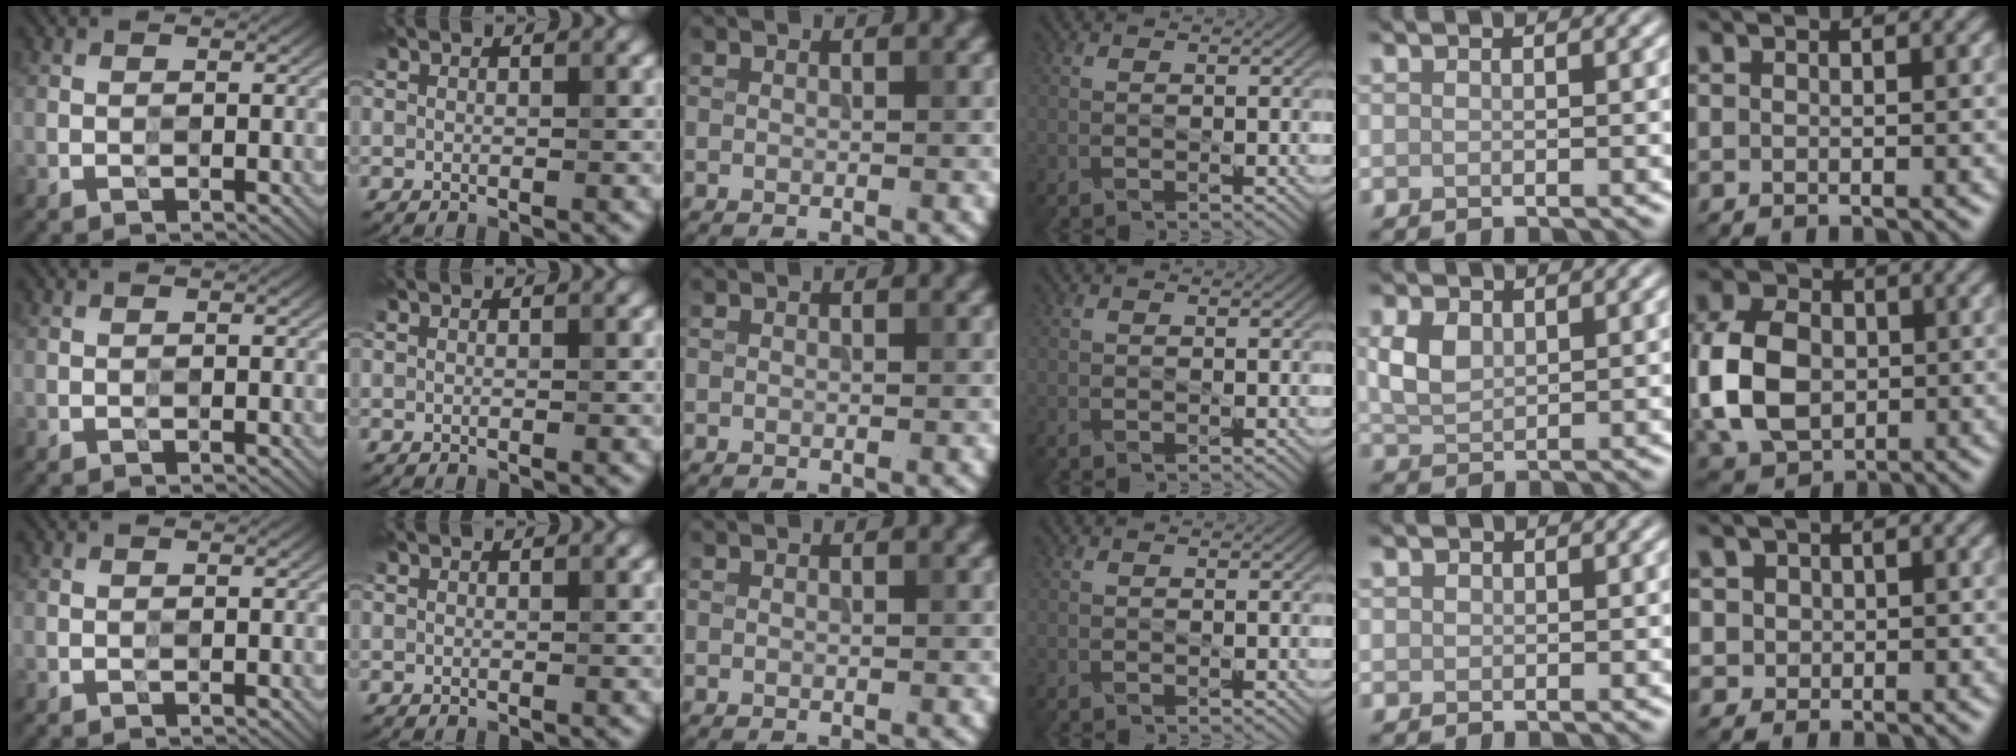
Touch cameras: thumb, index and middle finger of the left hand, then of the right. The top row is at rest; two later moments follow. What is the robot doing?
{"motion": "press", "object": "button"}